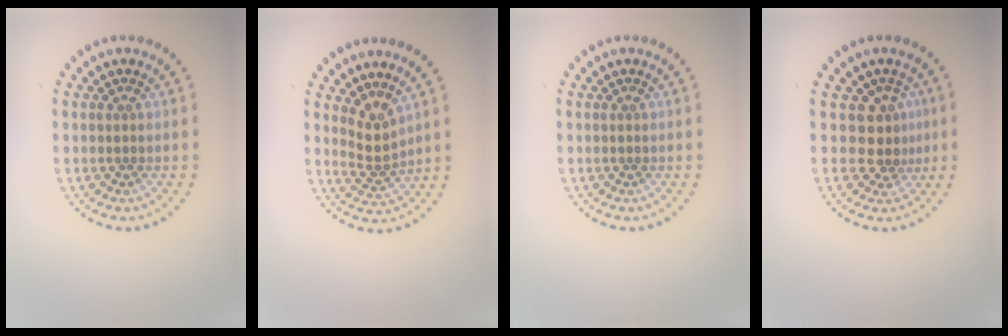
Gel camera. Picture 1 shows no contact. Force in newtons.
{"total": 2.3, "press": 1.6, "slide": 1.7}
{"total": 0.0}
{"total": 2.4, "press": 1.7, "slide": 1.7}